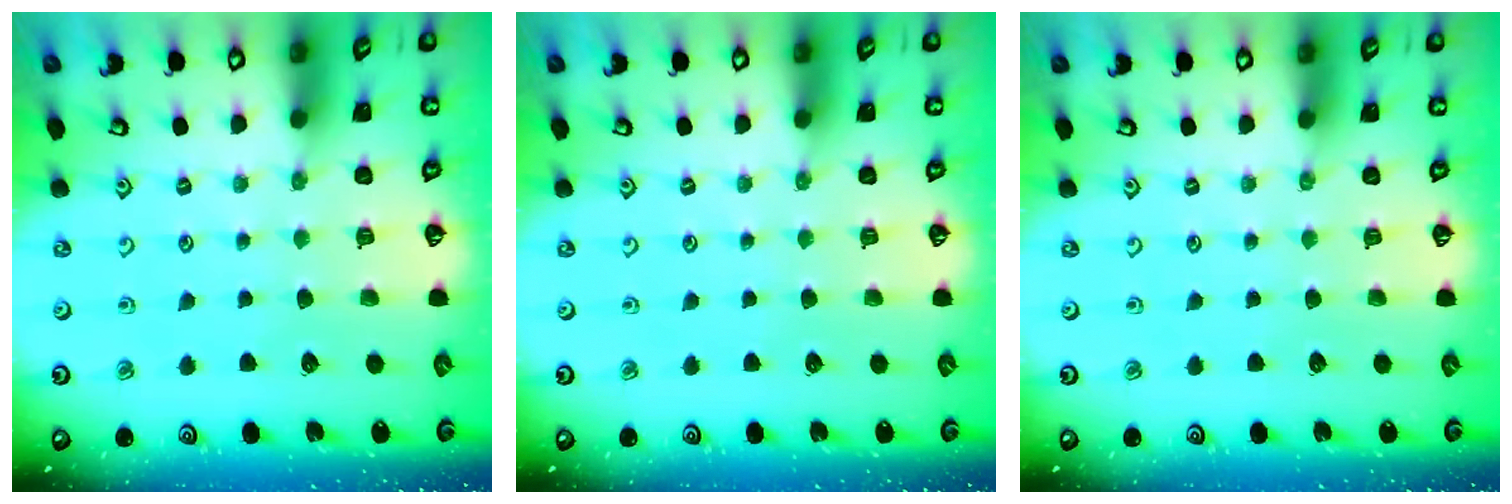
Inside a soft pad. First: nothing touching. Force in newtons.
{"total": 0.0}
{"total": 0.0}